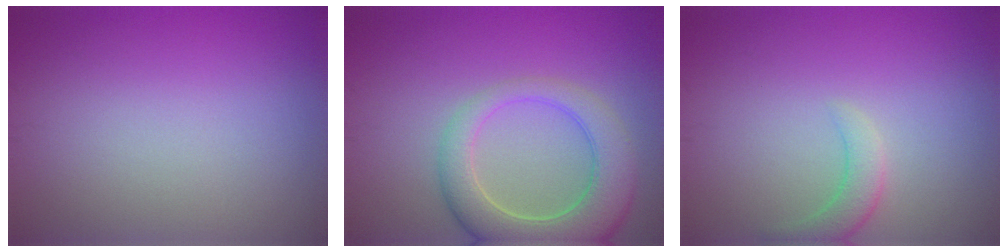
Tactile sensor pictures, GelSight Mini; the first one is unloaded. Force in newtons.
{"total": 6.7, "press": 6.7, "slide": 0.5}
{"total": 2.1, "press": 2.1, "slide": 0.3}